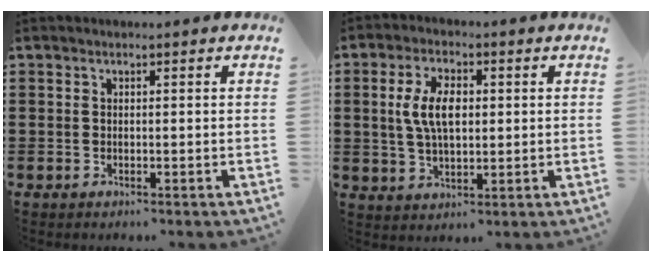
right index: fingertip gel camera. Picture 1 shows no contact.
{"total": 6.9, "force": [0.9, 3.5, 5.9], "torque": [-0.126, 0.011, 0.012]}